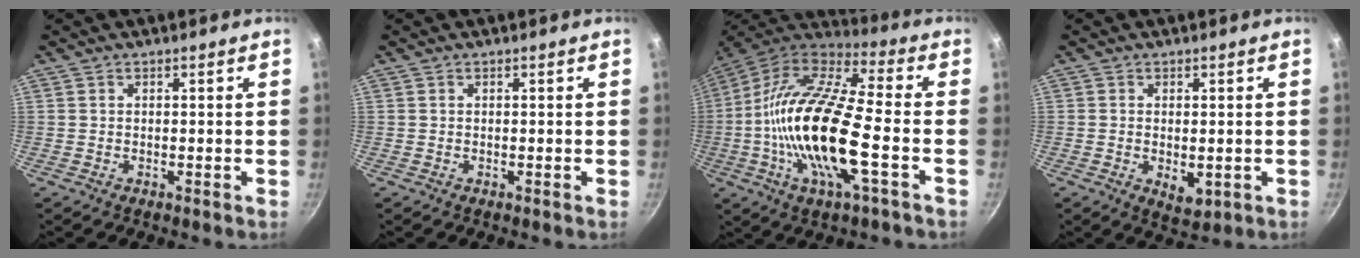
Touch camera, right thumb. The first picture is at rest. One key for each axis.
{"total": 0.0}
{"total": 22.9, "fx": -4.2, "fy": 7.2, "fz": 21.4, "tx": -0.409, "ty": 0.025, "tz": -0.099}
{"total": 4.4, "fx": -0.7, "fy": 2.4, "fz": 3.6, "tx": -0.052, "ty": -0.011, "tz": -0.004}